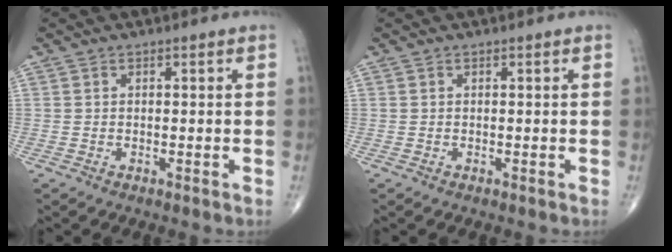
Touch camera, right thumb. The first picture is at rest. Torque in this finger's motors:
{"motor_torque": [-0.15, -0.02, 0.00, 0.00, 0.00]}